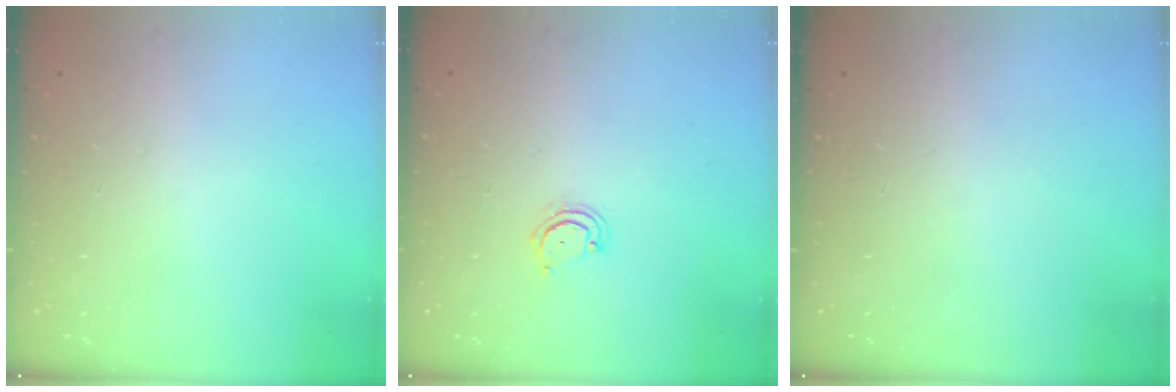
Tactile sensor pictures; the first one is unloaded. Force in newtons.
{"total": 3.9, "press": 3.9, "slide": 0.3}
{"total": 0.0}